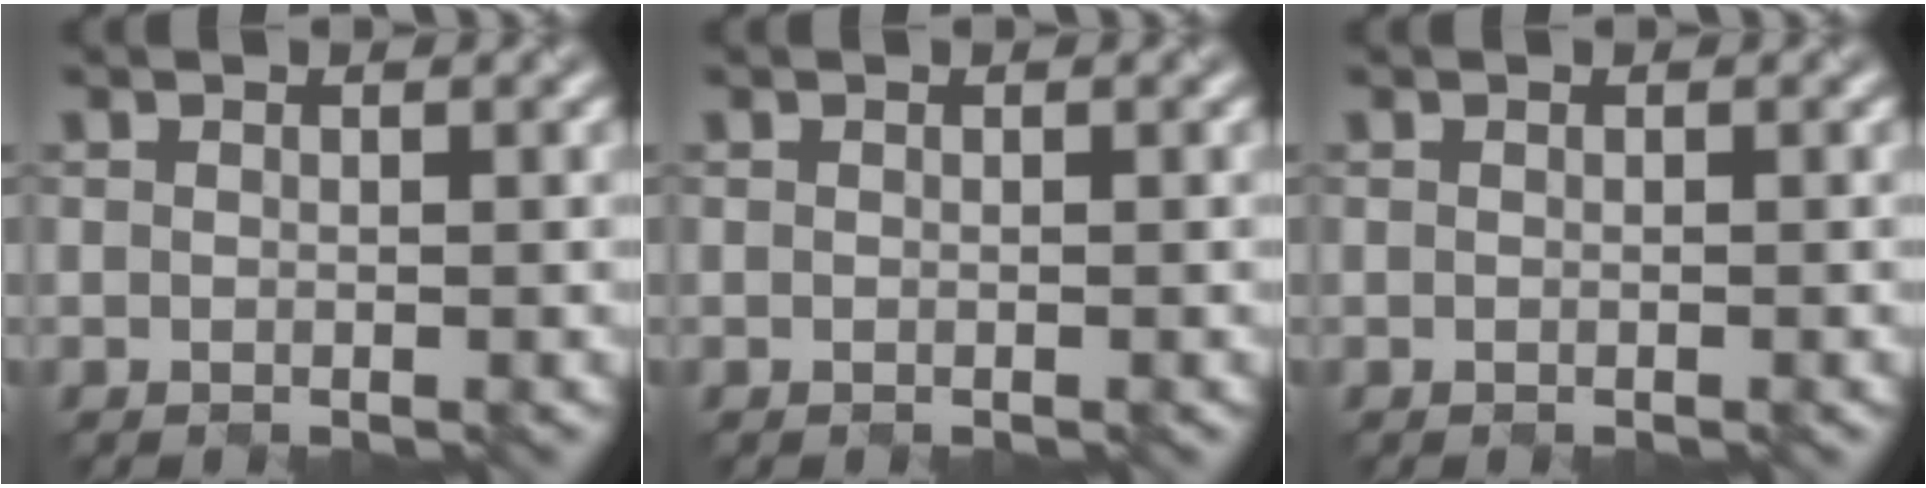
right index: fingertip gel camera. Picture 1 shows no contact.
{"total": 0.0}
{"total": 0.0}